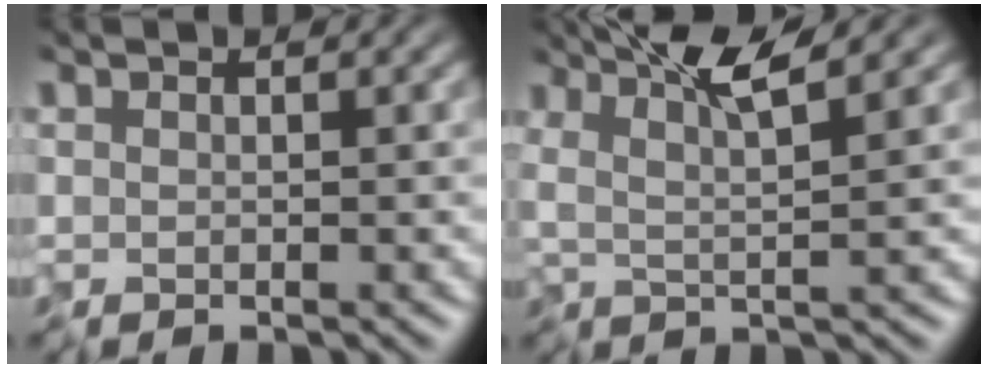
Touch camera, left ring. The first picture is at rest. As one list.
[{"total": 6.1, "force": [3.9, 1.0, 4.6], "torque": [-0.081, 0.006, 0.058]}]